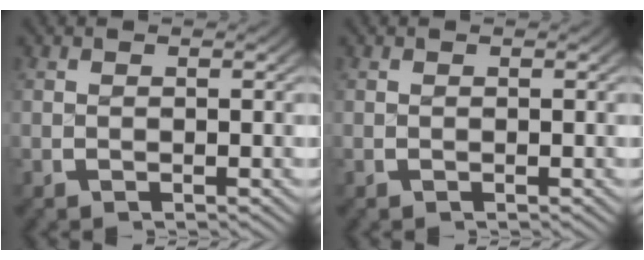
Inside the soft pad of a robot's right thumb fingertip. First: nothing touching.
{"total": 0.0}